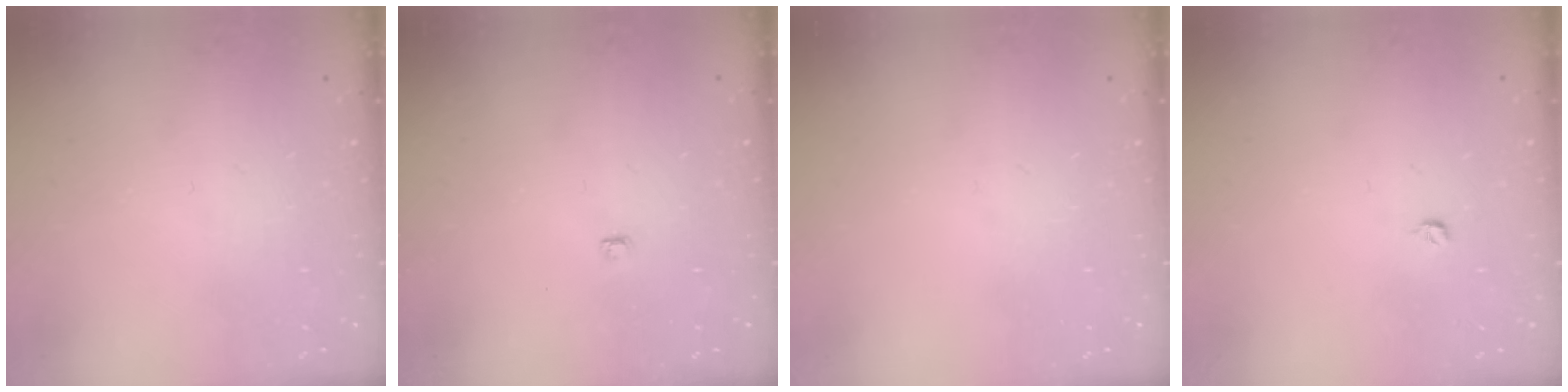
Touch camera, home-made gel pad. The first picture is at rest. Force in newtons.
{"total": 2.8, "press": 2.7, "slide": 0.3}
{"total": 0.0}
{"total": 3.2, "press": 3.2, "slide": 0.4}